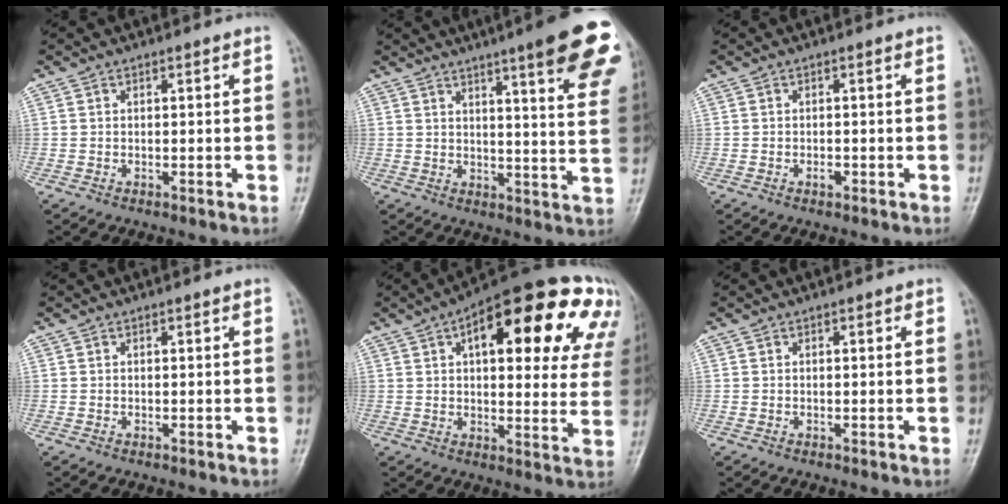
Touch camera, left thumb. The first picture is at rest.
{"total": 19.5, "force": [11.9, 2.9, 15.1], "torque": [-0.172, -0.042, 0.138]}
{"total": 0.9, "force": [-0.6, 0.5, 0.4], "torque": [-0.007, 0.004, -0.009]}
{"total": 0.0}
{"total": 27.0, "force": [11.9, 10.8, 21.6], "torque": [-0.254, 0.019, 0.153]}
{"total": 0.0}